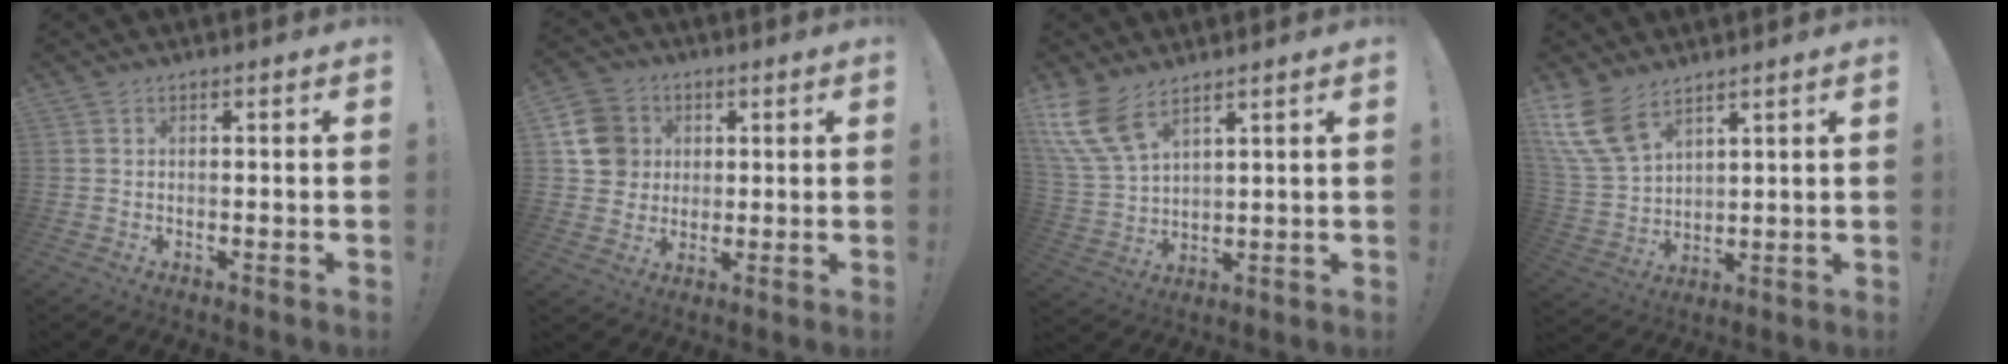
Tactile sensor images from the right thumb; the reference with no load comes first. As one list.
[{"total": 11.7, "force": [3.1, 10.6, 3.9], "torque": [-0.050, -0.009, 0.066]}, {"total": 10.5, "force": [7.4, 4.3, 6.2], "torque": [-0.151, -0.031, 0.145]}, {"total": 11.8, "force": [7.9, 6.0, 6.4], "torque": [-0.141, -0.041, 0.155]}]